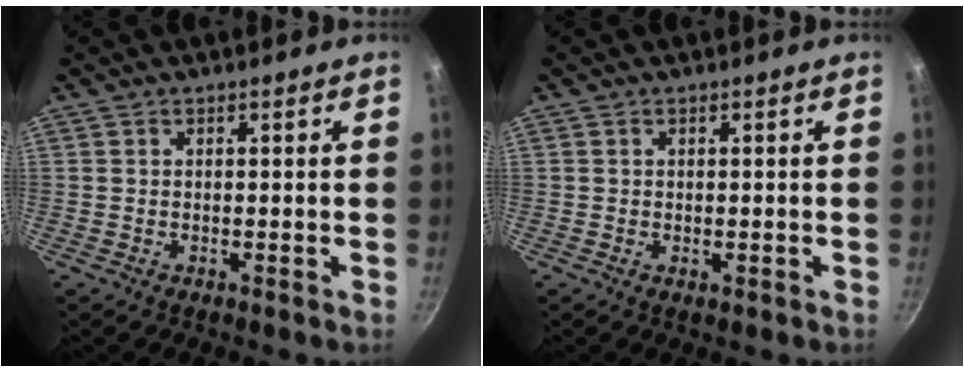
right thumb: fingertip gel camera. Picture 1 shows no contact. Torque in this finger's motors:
{"motor_torque": [-0.36, -0.01, -0.30, -0.10, 0.01]}